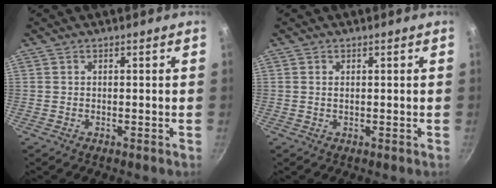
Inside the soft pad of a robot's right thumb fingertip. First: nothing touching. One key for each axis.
{"total": 0.8, "fx": 0.2, "fy": 0.5, "fz": 0.7, "tx": -0.013, "ty": 0.001, "tz": 0.003}